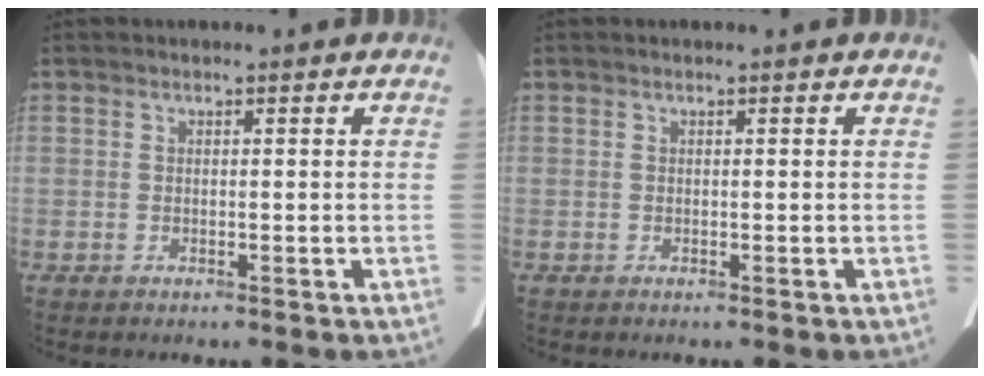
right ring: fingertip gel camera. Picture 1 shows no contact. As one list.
[{"total": 0.0}]